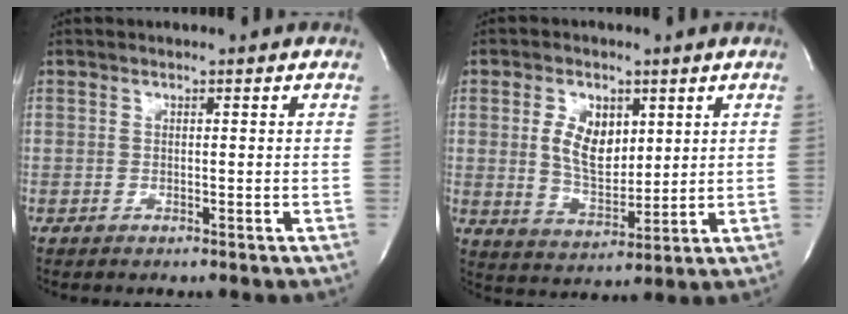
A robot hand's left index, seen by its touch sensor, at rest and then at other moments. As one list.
[{"total": 7.9, "force": [2.2, 4.7, 6.0], "torque": [-0.115, 0.002, 0.049]}]